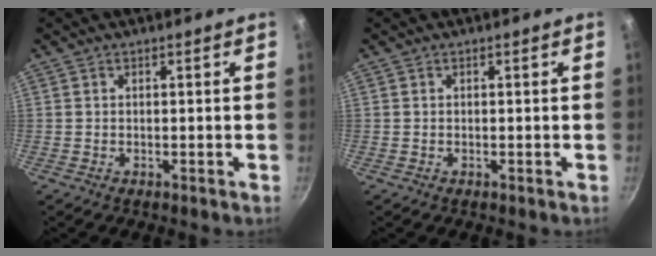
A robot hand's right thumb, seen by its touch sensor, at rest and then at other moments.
{"total": 0.0}